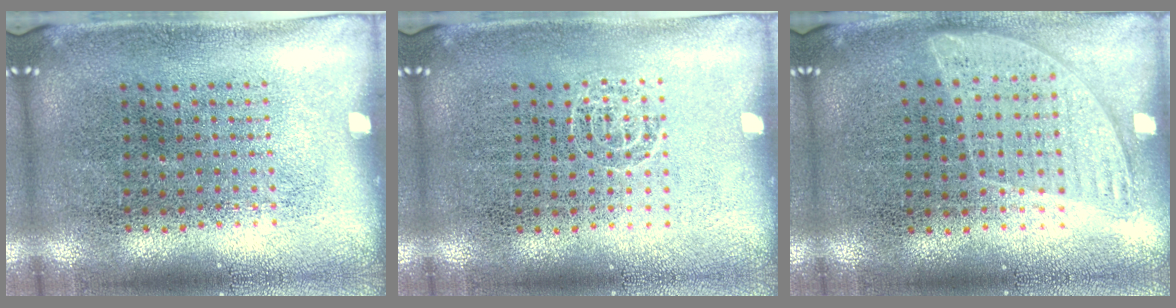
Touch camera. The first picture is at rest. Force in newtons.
{"total": 1.0, "press": 1.0, "slide": 0.1}
{"total": 0.9, "press": 0.8, "slide": 0.4}